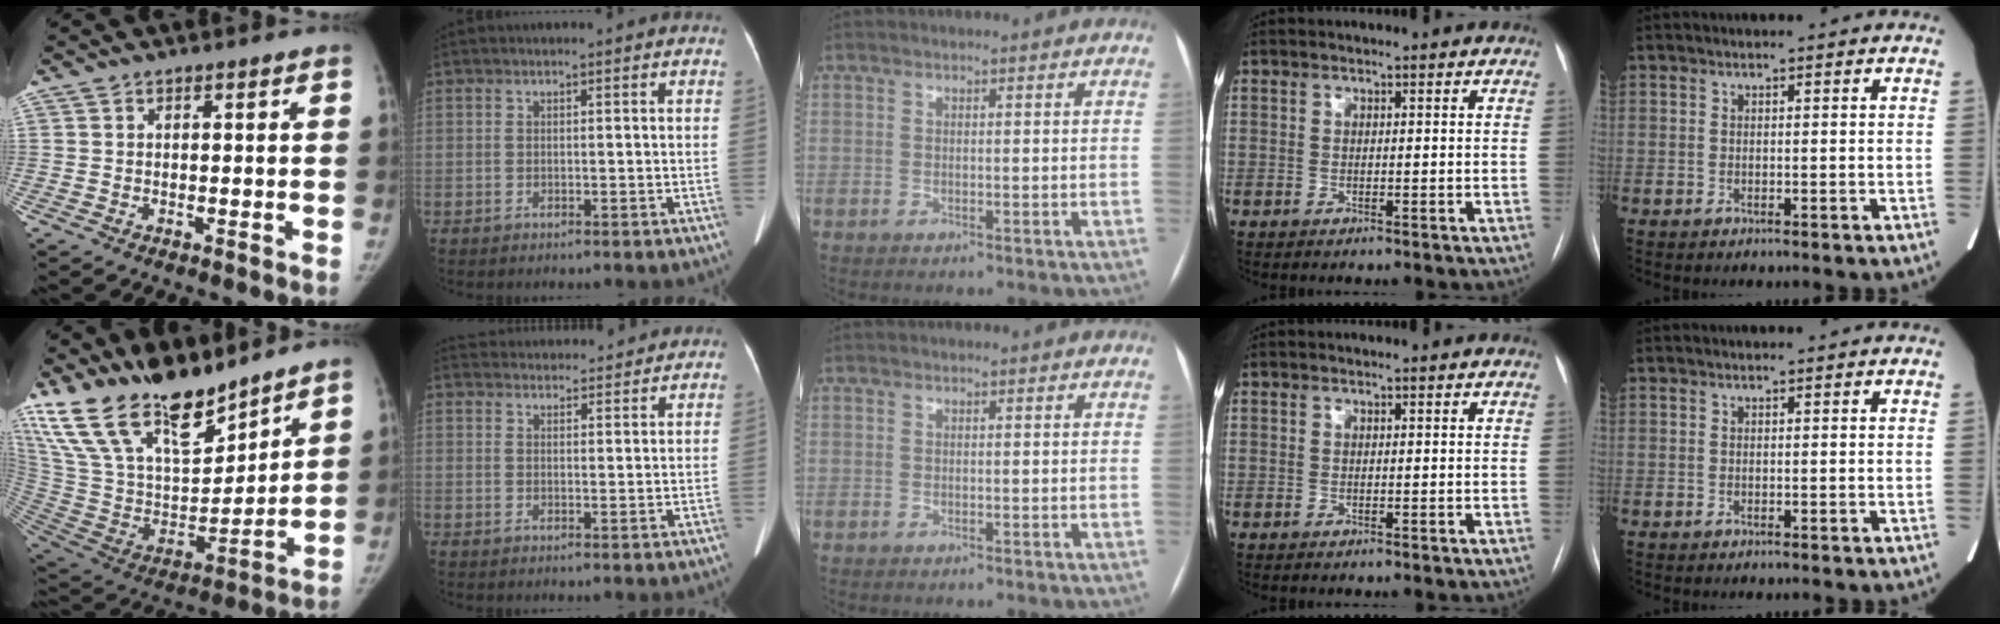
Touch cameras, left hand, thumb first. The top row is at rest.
{"thumb": {"total": 26.1, "force": [20.9, 9.7, 12.4], "torque": [-0.215, -0.089, 0.386]}, "index": {"total": 12.0, "force": [11.6, 2.2, 2.2], "torque": [-0.027, 0.034, 0.155]}}